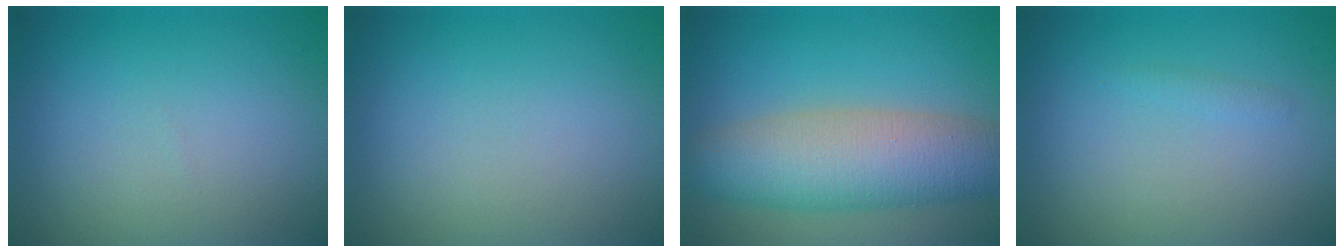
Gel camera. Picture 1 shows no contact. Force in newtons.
{"total": 0.0}
{"total": 7.7, "press": 7.7, "slide": 0.2}
{"total": 0.6, "press": 0.6, "slide": 0.0}